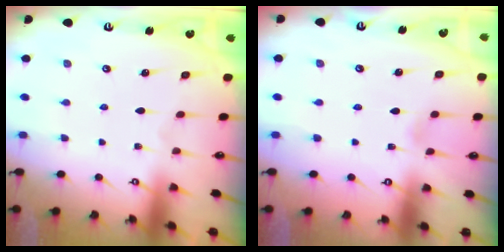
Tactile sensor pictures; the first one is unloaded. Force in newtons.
{"total": 2.4, "press": 2.4, "slide": 0.3}